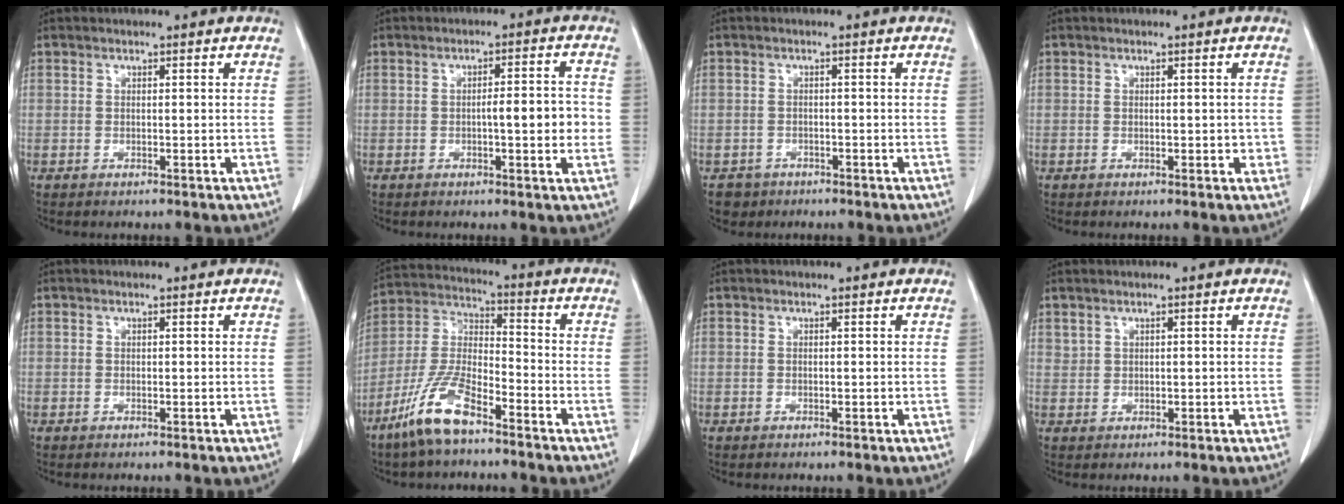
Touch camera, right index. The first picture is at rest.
{"total": 5.7, "force": [-0.6, 0.9, 5.6], "torque": [-0.081, 0.006, -0.008]}
{"total": 2.6, "force": [-1.5, 2.1, -0.2], "torque": [0.000, 0.009, -0.022]}
{"total": 1.6, "force": [-0.1, 1.0, 1.2], "torque": [-0.013, 0.006, 0.001]}
{"total": 0.0}
{"total": 11.1, "force": [-7.5, 2.8, 7.8], "torque": [-0.171, -0.012, -0.148]}
{"total": 0.0}
{"total": 1.0, "force": [0.8, 0.6, 0.3], "torque": [-0.006, 0.005, 0.020]}